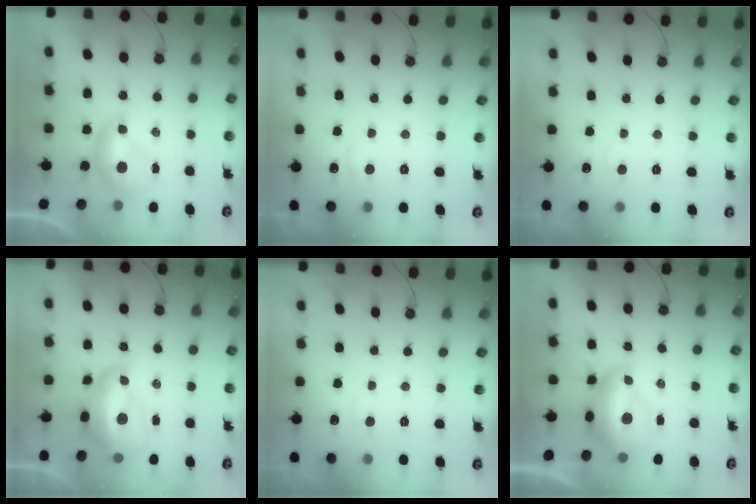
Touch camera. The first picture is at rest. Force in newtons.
{"total": 1.1, "press": 0.6, "slide": 0.9}
{"total": 2.1, "press": 2.1, "slide": 0.6}
{"total": 8.5, "press": 8.5, "slide": 1.0}
{"total": 2.1, "press": 2.1, "slide": 0.6}
{"total": 3.0, "press": 2.9, "slide": 0.7}